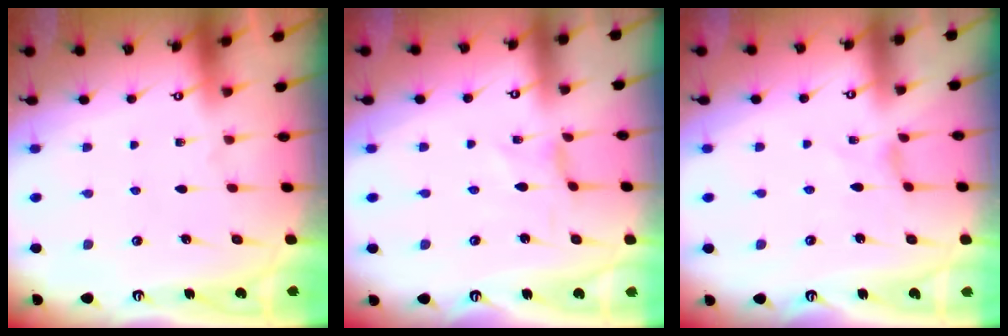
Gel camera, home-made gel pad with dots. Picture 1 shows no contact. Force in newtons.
{"total": 0.0}
{"total": 0.0}